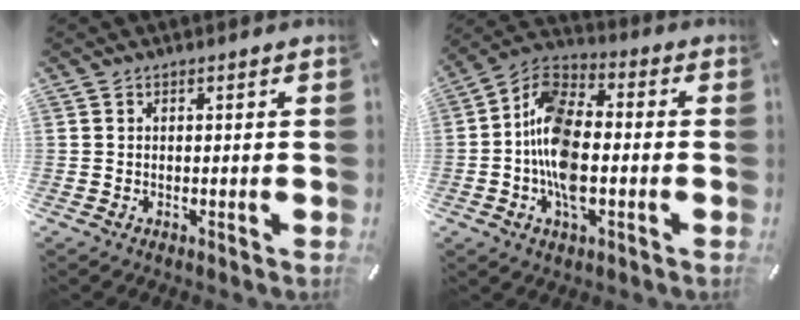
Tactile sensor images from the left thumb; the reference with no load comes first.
{"total": 13.1, "force": [-3.2, 7.6, 10.2], "torque": [-0.219, 0.012, -0.057]}